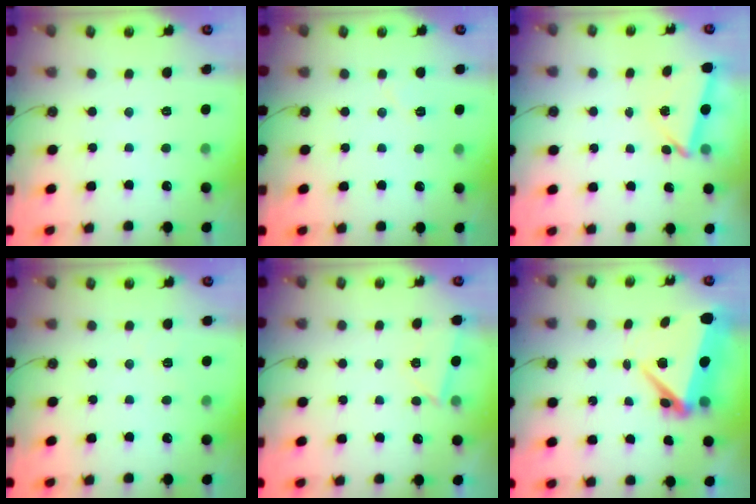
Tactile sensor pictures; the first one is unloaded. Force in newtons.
{"total": 5.1, "press": 4.8, "slide": 1.7}
{"total": 2.9, "press": 2.6, "slide": 1.2}
{"total": 2.8, "press": 2.8, "slide": 0.3}
{"total": 3.4, "press": 3.1, "slide": 1.6}
{"total": 8.5, "press": 8.2, "slide": 2.0}